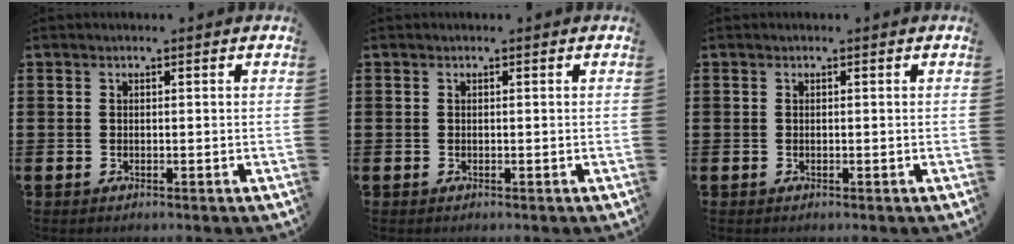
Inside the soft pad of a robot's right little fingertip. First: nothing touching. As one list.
[{"total": 0.0}, {"total": 0.0}]